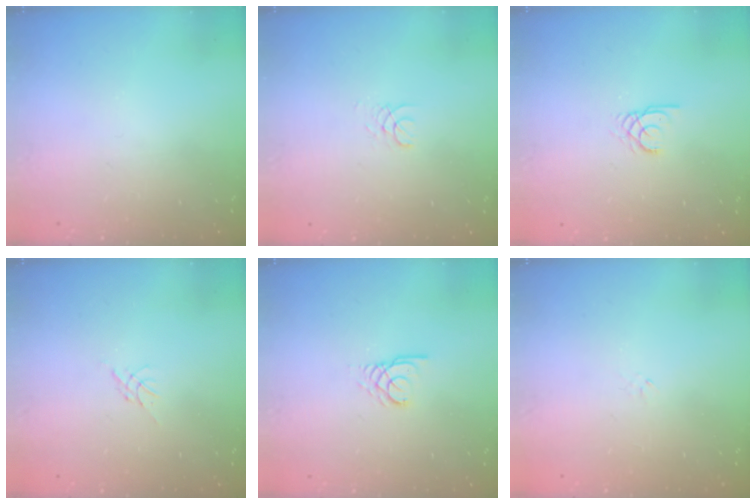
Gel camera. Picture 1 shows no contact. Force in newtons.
{"total": 1.0, "press": 1.0, "slide": 0.1}
{"total": 2.0, "press": 2.0, "slide": 0.2}
{"total": 0.0}
{"total": 2.2, "press": 2.2, "slide": 0.2}
{"total": 1.2, "press": 1.2, "slide": 0.4}